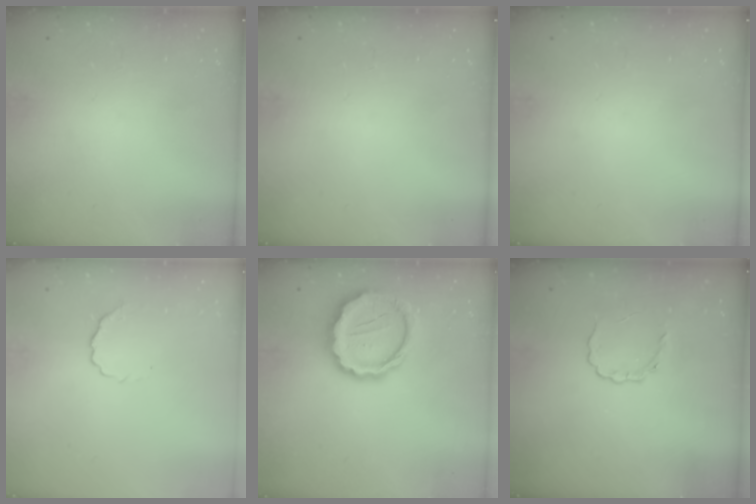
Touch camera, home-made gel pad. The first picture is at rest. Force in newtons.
{"total": 0.0}
{"total": 0.0}
{"total": 4.4, "press": 4.2, "slide": 1.1}
{"total": 13.2, "press": 12.9, "slide": 2.8}
{"total": 2.8, "press": 2.8, "slide": 0.4}